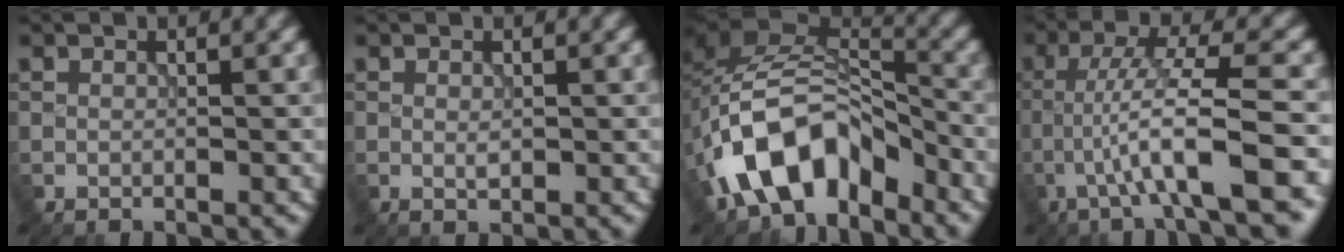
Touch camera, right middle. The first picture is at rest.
{"total": 0.9, "force": [-0.1, 0.4, 0.8], "torque": [-0.015, -0.003, -0.001]}
{"total": 10.5, "force": [-5.5, 6.1, 6.6], "torque": [-0.105, 0.008, -0.107]}
{"total": 8.9, "force": [-3.5, 1.4, 8.1], "torque": [-0.134, 0.016, -0.061]}